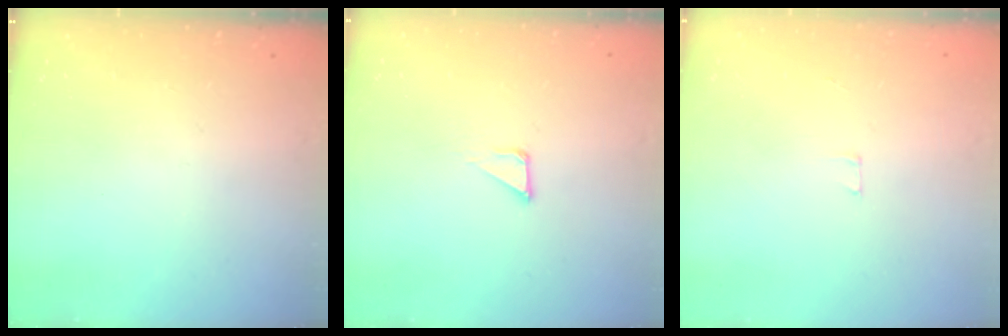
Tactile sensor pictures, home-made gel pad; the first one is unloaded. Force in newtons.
{"total": 2.8, "press": 2.8, "slide": 0.1}
{"total": 1.8, "press": 1.8, "slide": 0.1}